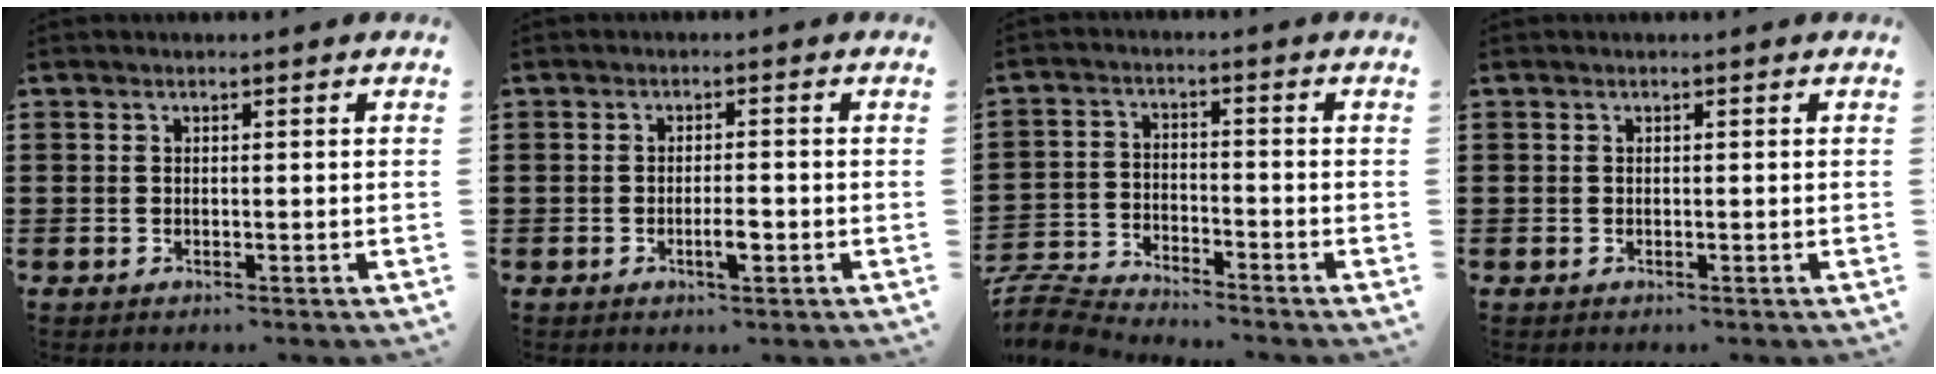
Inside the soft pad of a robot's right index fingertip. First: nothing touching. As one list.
[{"total": 2.8, "force": [-1.0, 0.7, 2.5], "torque": [-0.043, 0.001, -0.017]}, {"total": 5.9, "force": [-5.8, 0.5, 0.7], "torque": [-0.036, -0.001, -0.122]}, {"total": 0.0}]